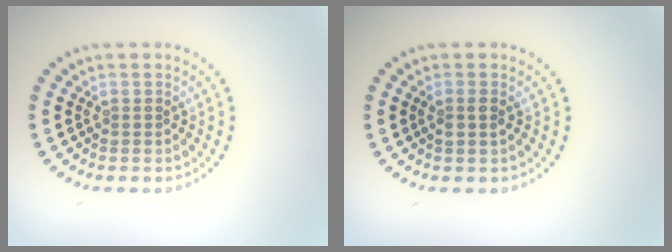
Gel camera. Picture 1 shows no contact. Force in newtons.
{"total": 1.1, "press": 1.1, "slide": 0.3}